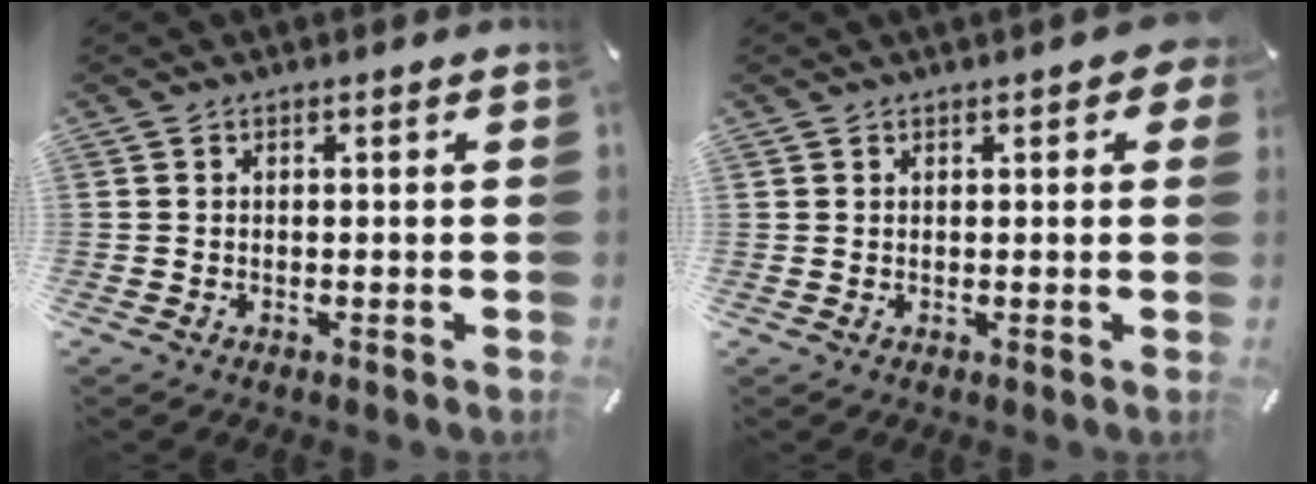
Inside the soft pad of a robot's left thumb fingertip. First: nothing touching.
{"total": 2.0, "force": [1.2, 1.1, 1.2], "torque": [-0.009, -0.001, 0.017]}